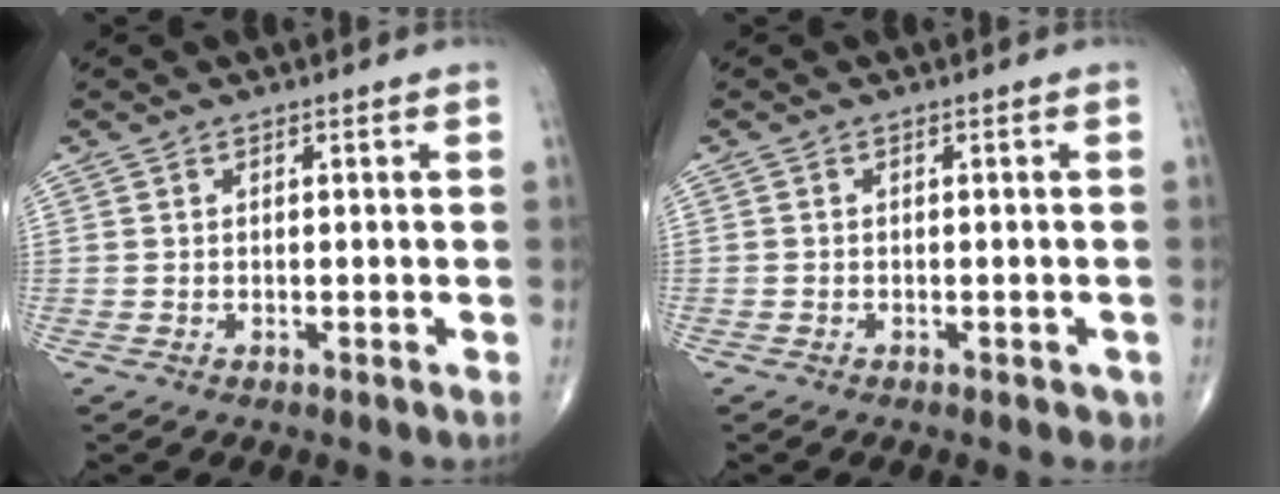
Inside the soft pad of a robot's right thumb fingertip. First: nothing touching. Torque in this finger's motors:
{"motor_torque": [3.42, 0.03, 0.42, -2.35, 0.05]}